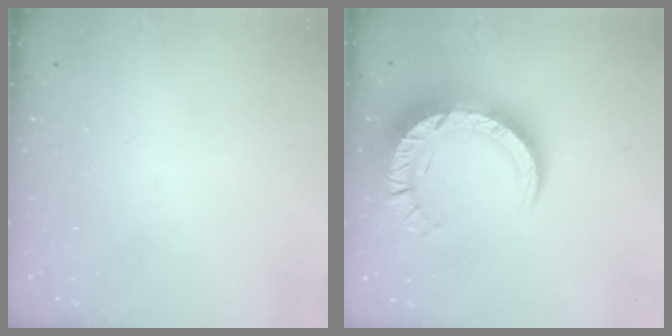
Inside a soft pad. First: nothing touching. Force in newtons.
{"total": 15.2, "press": 15.1, "slide": 1.6}